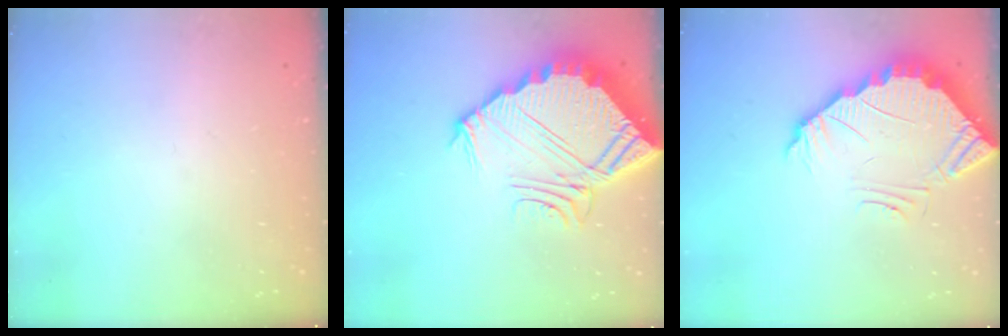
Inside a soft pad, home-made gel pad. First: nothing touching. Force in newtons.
{"total": 9.4, "press": 9.4, "slide": 0.7}
{"total": 4.6, "press": 4.6, "slide": 0.3}